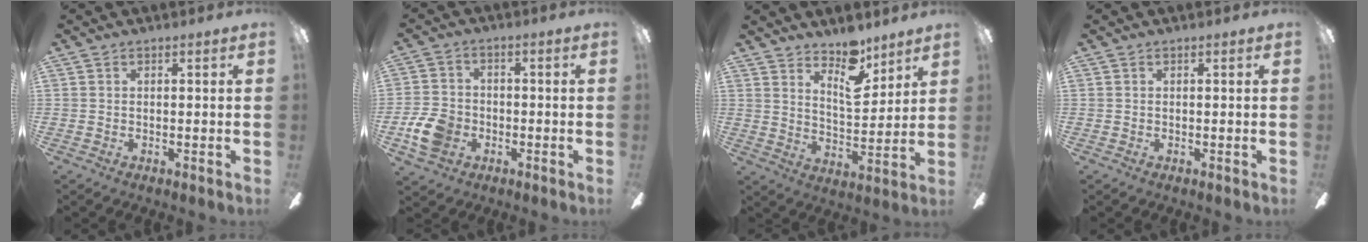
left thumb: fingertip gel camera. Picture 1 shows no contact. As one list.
[{"total": 8.8, "force": [-3.1, 6.8, 4.7], "torque": [-0.105, 0.015, -0.056]}, {"total": 10.5, "force": [7.9, 4.1, 5.6], "torque": [-0.082, -0.046, 0.141]}, {"total": 0.0}]